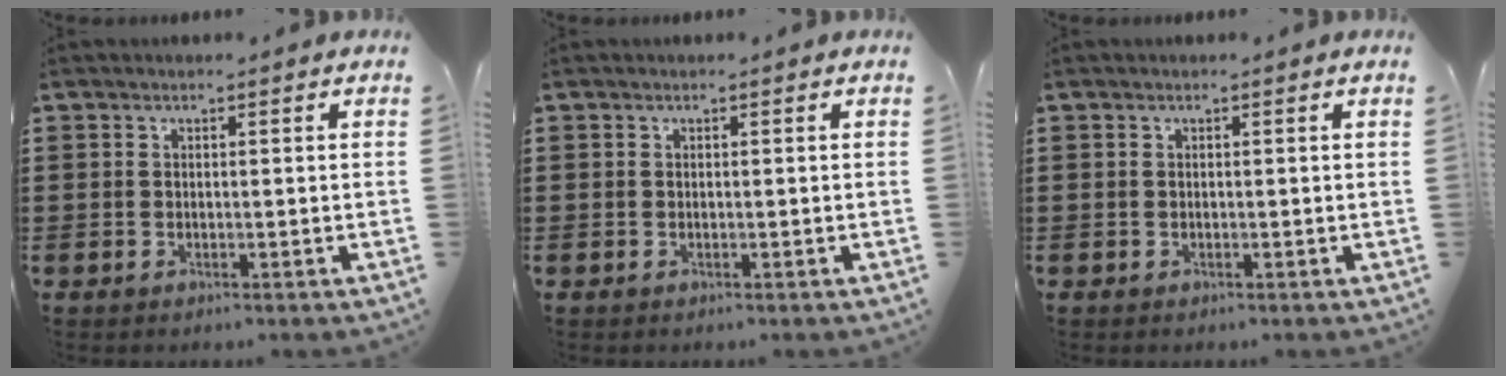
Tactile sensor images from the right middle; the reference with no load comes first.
{"total": 0.0}
{"total": 0.0}